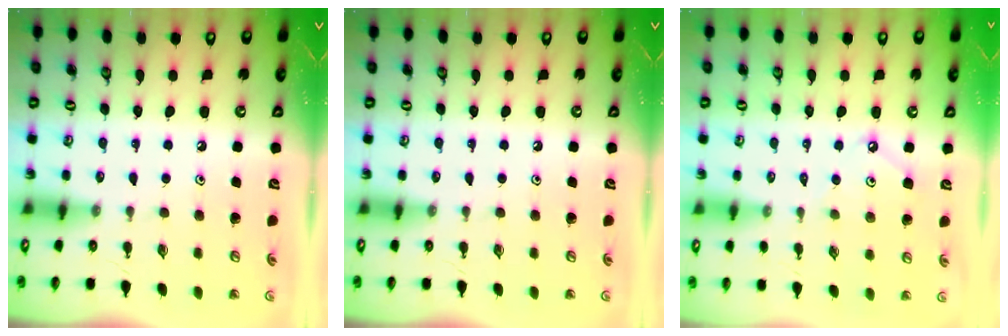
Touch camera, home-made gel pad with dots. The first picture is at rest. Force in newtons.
{"total": 0.0}
{"total": 3.1, "press": 3.1, "slide": 0.4}